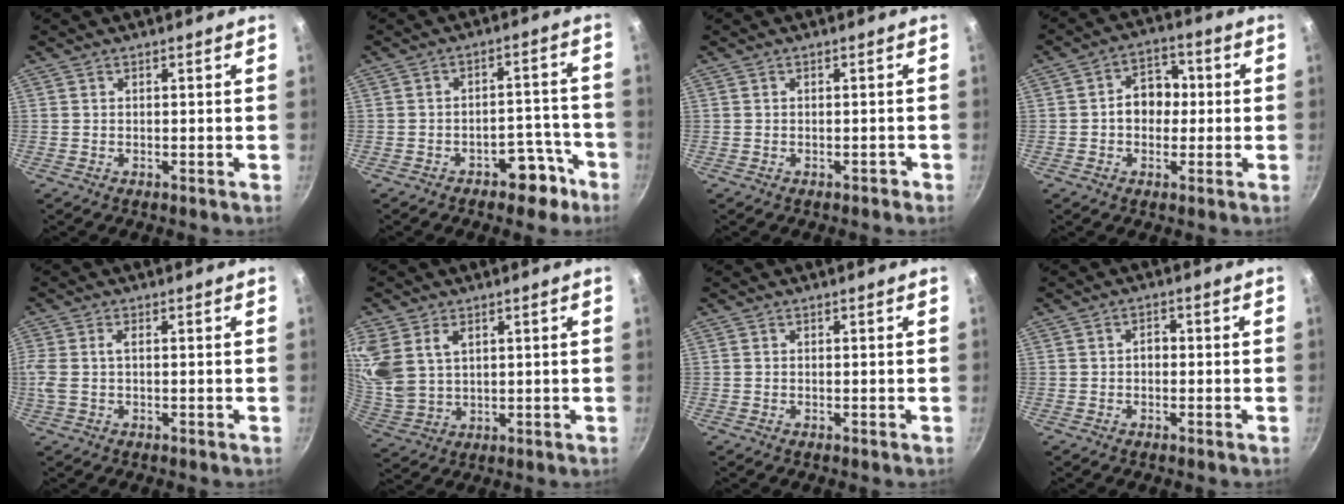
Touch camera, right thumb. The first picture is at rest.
{"total": 7.4, "force": [-4.6, 4.1, 4.0], "torque": [-0.026, 0.055, -0.061]}
{"total": 0.9, "force": [-0.6, 0.5, 0.3], "torque": [-0.001, 0.005, -0.010]}
{"total": 7.7, "force": [0.0, 5.9, 5.0], "torque": [-0.049, 0.021, -0.009]}
{"total": 3.9, "force": [0.2, 2.0, 3.3], "torque": [-0.103, 0.013, 0.007]}
{"total": 12.8, "force": [4.2, 8.8, 8.3], "torque": [-0.206, -0.003, 0.097]}
{"total": 0.0}
{"total": 1.8, "force": [-0.2, 1.3, 1.2], "torque": [-0.010, 0.009, -0.008]}